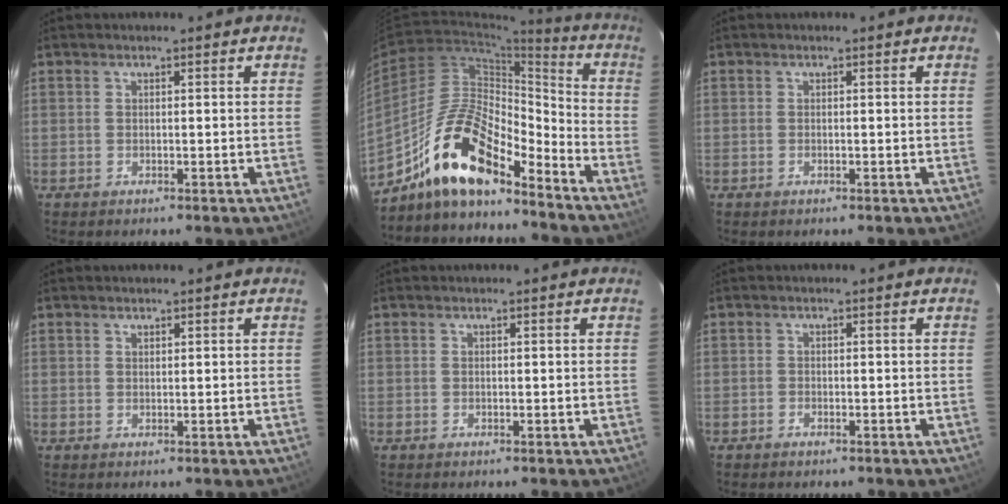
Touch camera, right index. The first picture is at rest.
{"total": 16.7, "force": [-12.7, 5.3, 9.4], "torque": [-0.178, 0.014, -0.237]}
{"total": 0.0}
{"total": 0.6, "force": [0.5, 0.3, 0.1], "torque": [-0.001, 0.001, 0.010]}
{"total": 0.0}
{"total": 1.0, "force": [-0.8, 0.6, 0.2], "torque": [-0.007, 0.001, -0.014]}